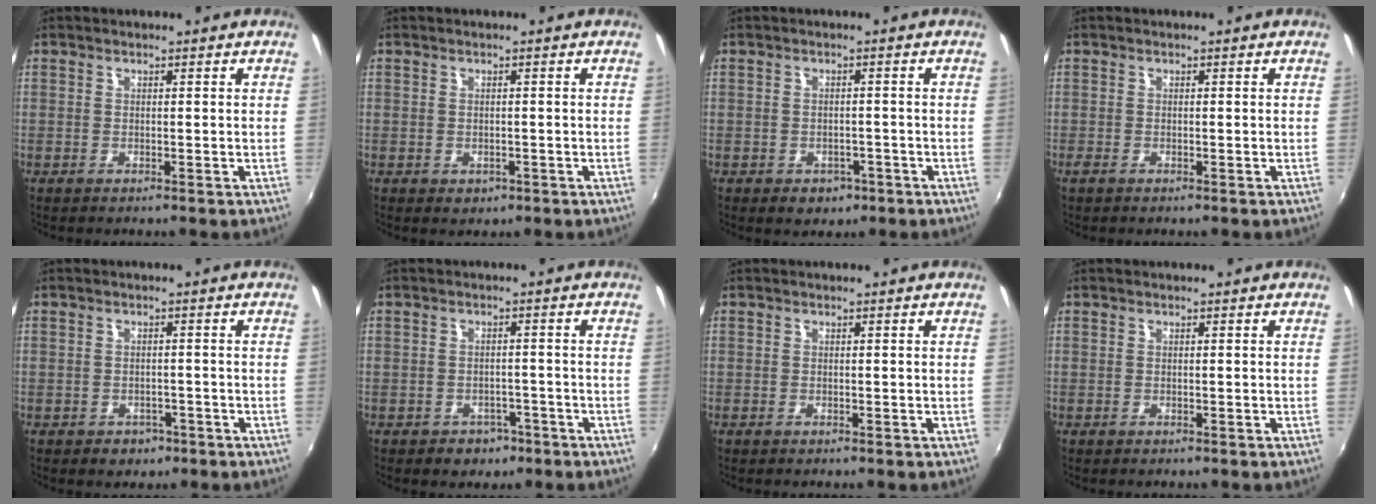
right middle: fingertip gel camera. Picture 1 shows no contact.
{"total": 1.6, "force": [-0.6, 1.4, 0.7], "torque": [-0.014, -0.005, -0.005]}
{"total": 4.1, "force": [-2.2, 3.0, 1.6], "torque": [-0.038, -0.006, -0.022]}
{"total": 0.8, "force": [-0.6, 0.4, 0.5], "torque": [-0.011, -0.003, -0.012]}
{"total": 3.3, "force": [-1.9, 2.5, 1.1], "torque": [-0.028, -0.004, -0.020]}
{"total": 4.6, "force": [-2.8, 3.4, 1.2], "torque": [-0.036, 0.001, -0.030]}
{"total": 0.0}
{"total": 0.0}